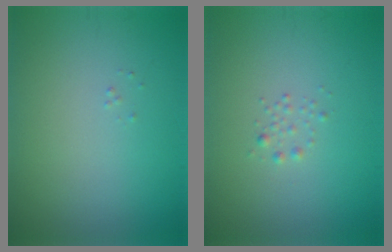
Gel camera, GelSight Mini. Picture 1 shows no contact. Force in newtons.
{"total": 0.7, "press": 0.7, "slide": 0.0}